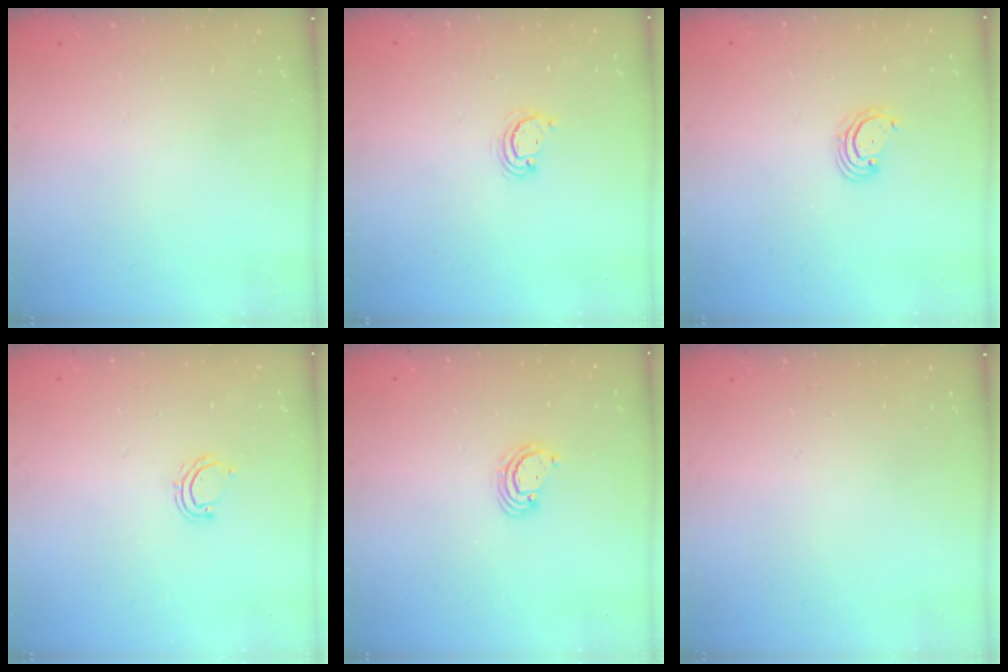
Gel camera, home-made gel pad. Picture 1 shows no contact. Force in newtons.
{"total": 3.0, "press": 3.0, "slide": 0.2}
{"total": 3.2, "press": 3.2, "slide": 0.5}
{"total": 5.9, "press": 5.8, "slide": 1.3}
{"total": 2.9, "press": 2.9, "slide": 0.3}
{"total": 0.0}